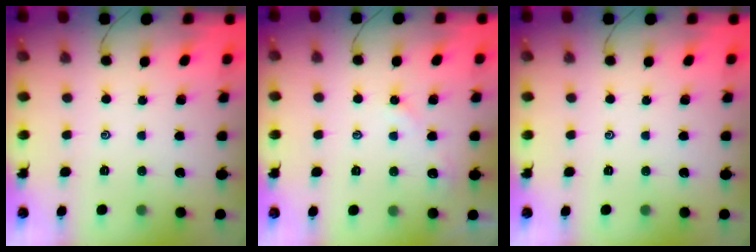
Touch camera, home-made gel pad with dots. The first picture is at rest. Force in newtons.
{"total": 2.8, "press": 2.8, "slide": 0.5}
{"total": 0.0}